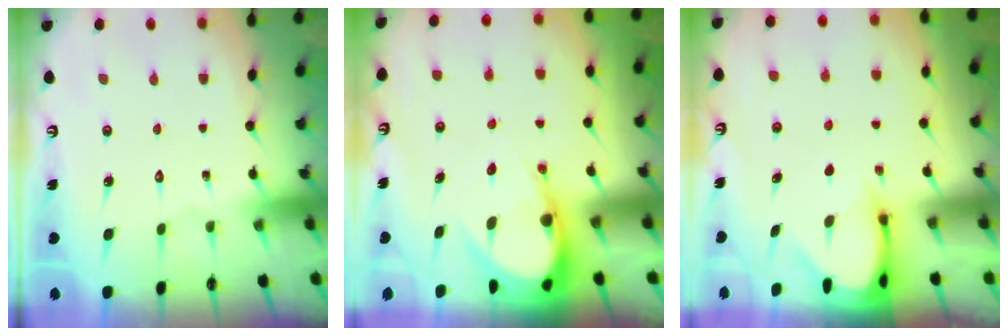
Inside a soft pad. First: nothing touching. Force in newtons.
{"total": 7.6, "press": 7.6, "slide": 0.7}
{"total": 3.5, "press": 3.5, "slide": 0.3}